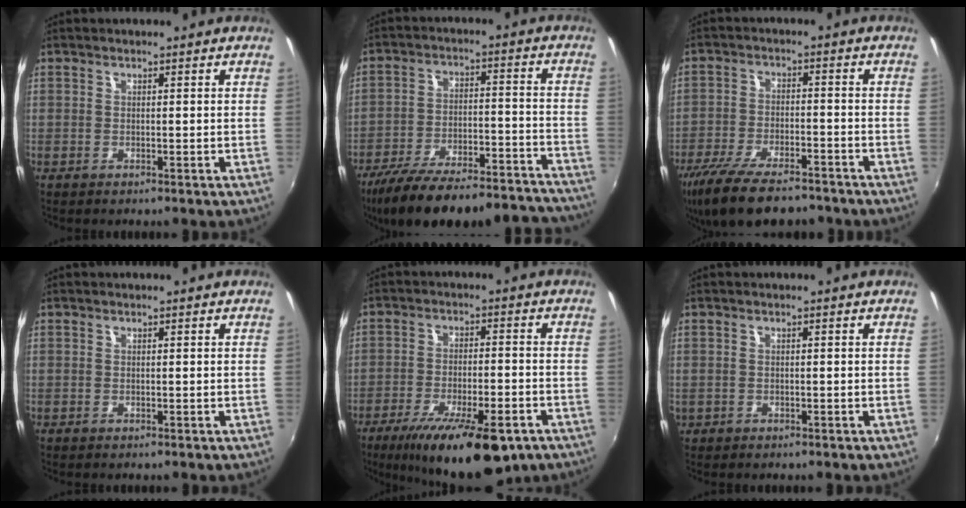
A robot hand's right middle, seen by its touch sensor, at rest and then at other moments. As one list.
[{"total": 28.1, "force": [-24.7, 6.4, 11.8], "torque": [-0.207, -0.020, -0.333]}, {"total": 16.3, "force": [-12.7, 5.3, 8.8], "torque": [-0.187, -0.035, -0.209]}, {"total": 0.0}, {"total": 18.5, "force": [-12.0, 5.6, 13.0], "torque": [-0.228, -0.040, -0.178]}, {"total": 1.2, "force": [-0.5, 1.0, 0.4], "torque": [-0.010, -0.001, -0.003]}]